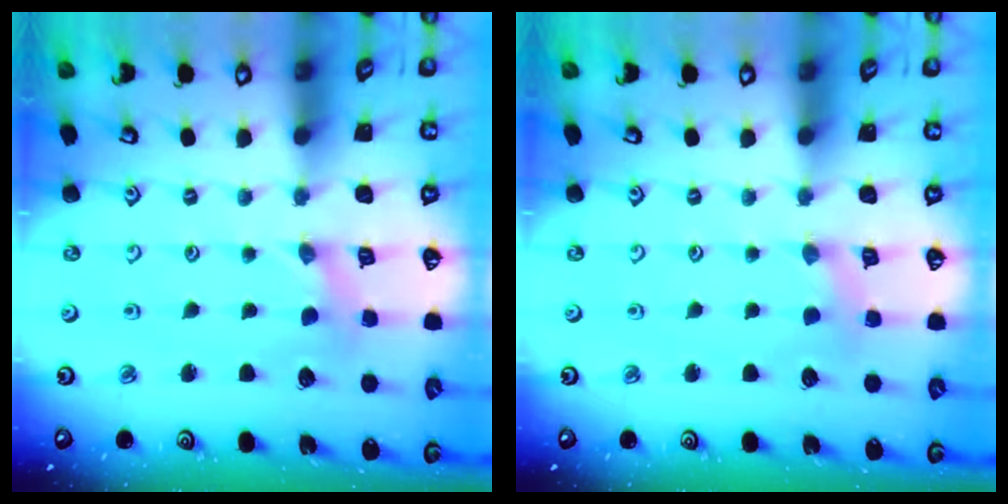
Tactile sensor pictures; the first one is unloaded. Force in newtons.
{"total": 1.8, "press": 1.7, "slide": 0.4}